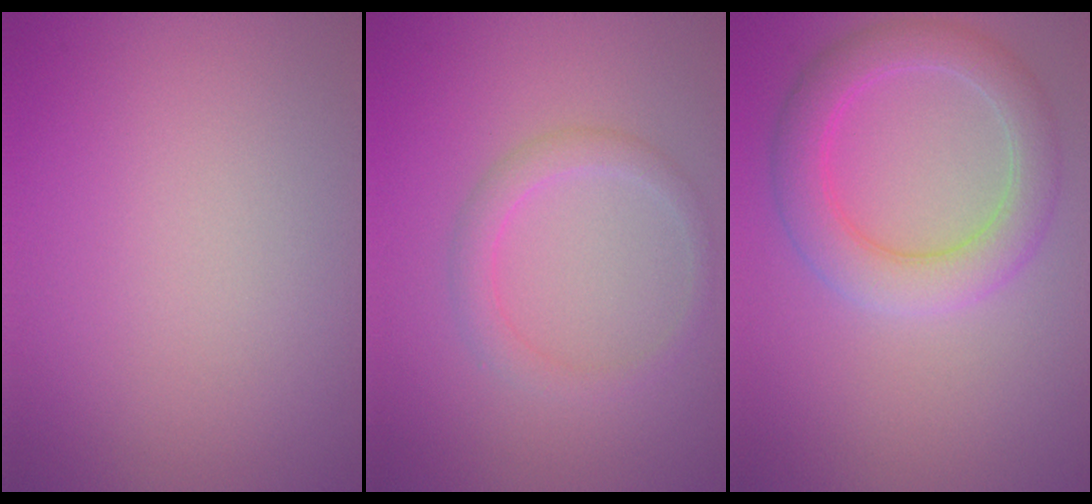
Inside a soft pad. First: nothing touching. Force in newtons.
{"total": 2.1, "press": 2.1, "slide": 0.1}
{"total": 4.8, "press": 4.8, "slide": 0.2}